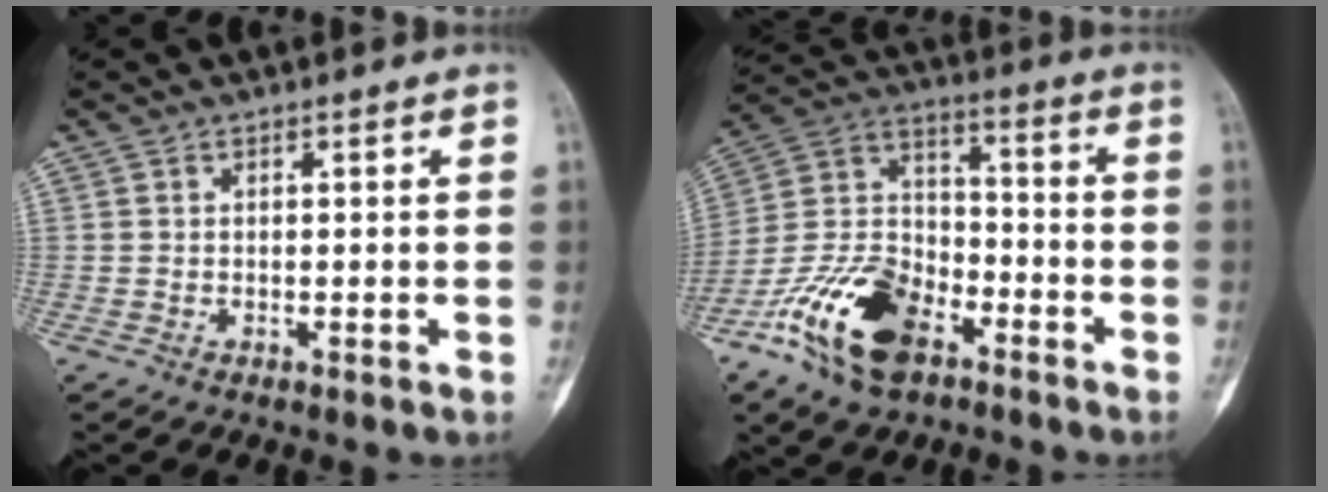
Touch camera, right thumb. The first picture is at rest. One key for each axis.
{"total": 16.9, "fx": -9.4, "fy": 9.3, "fz": 10.5, "tx": -0.196, "ty": 0.059, "tz": -0.182}